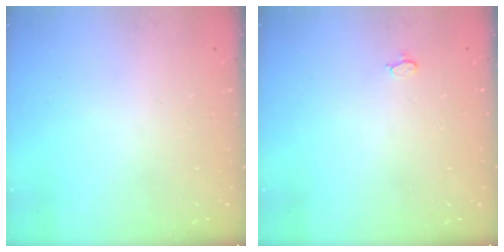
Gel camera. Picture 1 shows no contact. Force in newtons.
{"total": 2.6, "press": 2.6, "slide": 0.3}